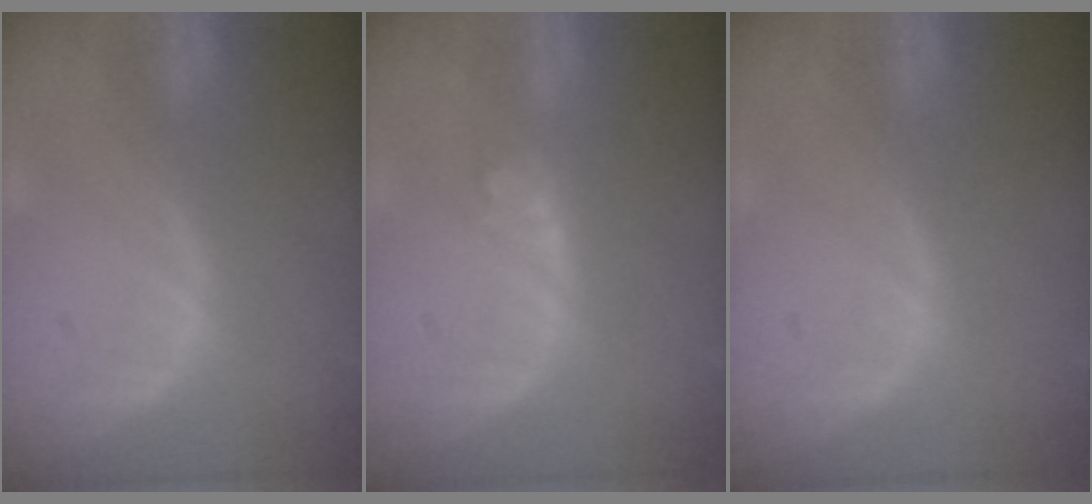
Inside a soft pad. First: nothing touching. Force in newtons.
{"total": 3.0, "press": 2.5, "slide": 1.7}
{"total": 0.0}